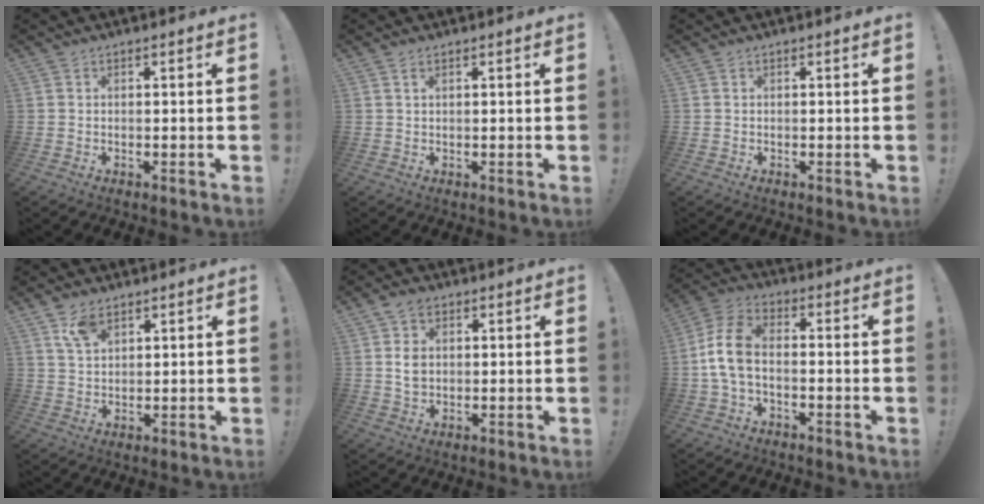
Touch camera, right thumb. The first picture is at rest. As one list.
[{"total": 1.1, "force": [0.7, 0.4, 0.8], "torque": [-0.015, -0.001, 0.011]}, {"total": 0.0}, {"total": 6.7, "force": [4.1, 3.8, 3.7], "torque": [-0.071, -0.012, 0.080]}, {"total": 5.9, "force": [1.5, 4.5, 3.6], "torque": [-0.065, 0.006, 0.027]}, {"total": 9.7, "force": [-0.7, 5.6, 8.0], "torque": [-0.175, 0.012, -0.006]}]